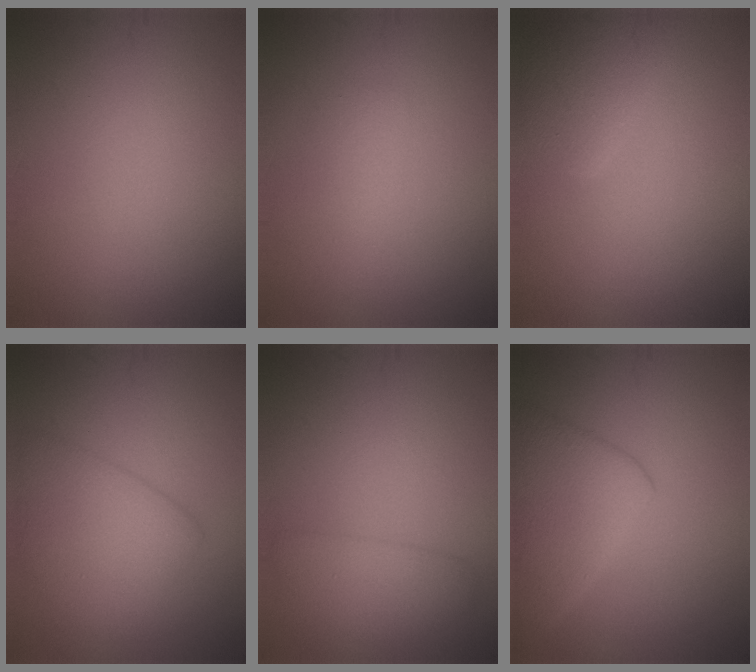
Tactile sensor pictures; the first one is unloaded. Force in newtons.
{"total": 1.3, "press": 1.3, "slide": 0.0}
{"total": 2.9, "press": 2.9, "slide": 0.1}
{"total": 4.9, "press": 4.9, "slide": 0.3}
{"total": 2.7, "press": 2.7, "slide": 0.2}
{"total": 5.9, "press": 5.9, "slide": 0.2}